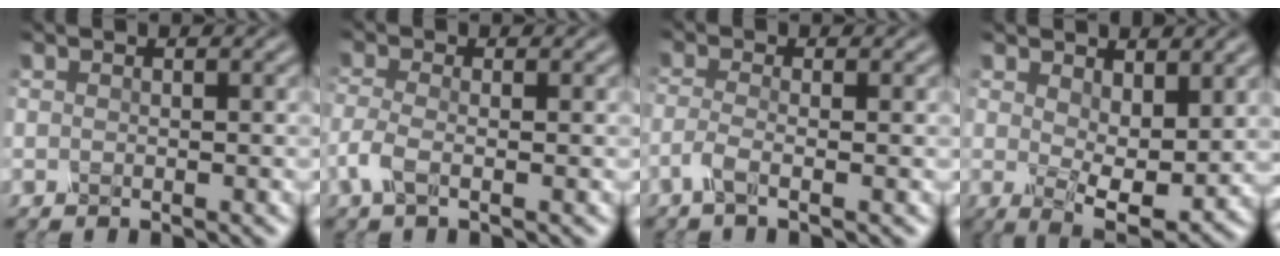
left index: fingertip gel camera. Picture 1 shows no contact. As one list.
[{"total": 1.5, "force": [-1.1, 0.1, 1.1], "torque": [-0.047, -0.002, -0.013]}, {"total": 1.7, "force": [-1.3, 0.1, 1.0], "torque": [-0.037, -0.004, -0.022]}, {"total": 5.3, "force": [1.1, 2.1, 4.8], "torque": [-0.097, -0.012, 0.041]}]